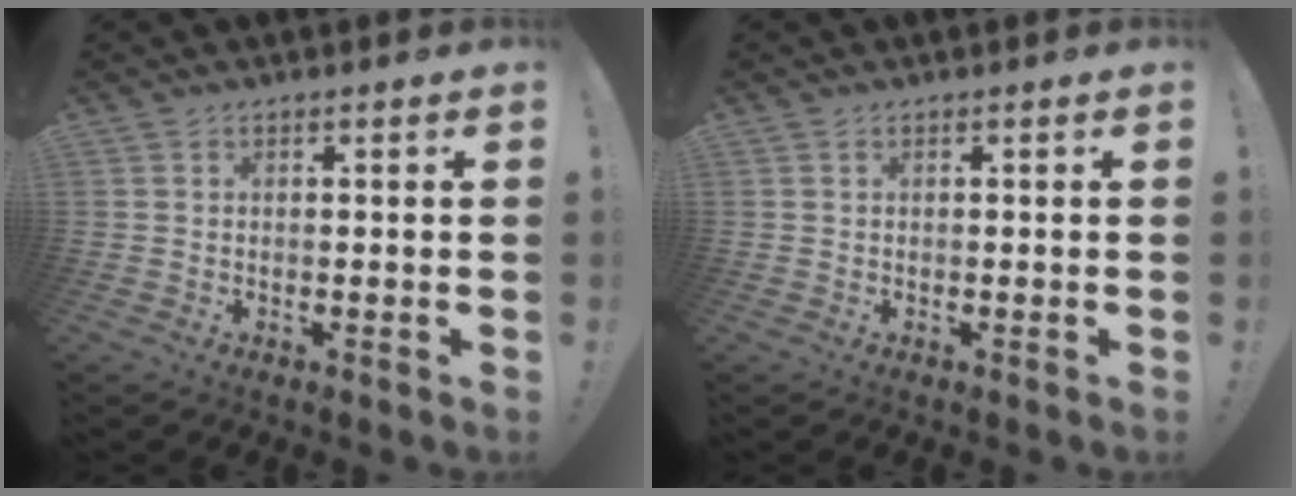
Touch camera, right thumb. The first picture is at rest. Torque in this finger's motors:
{"motor_torque": [-0.03, 0.19, 0.06, -0.14, 0.00]}